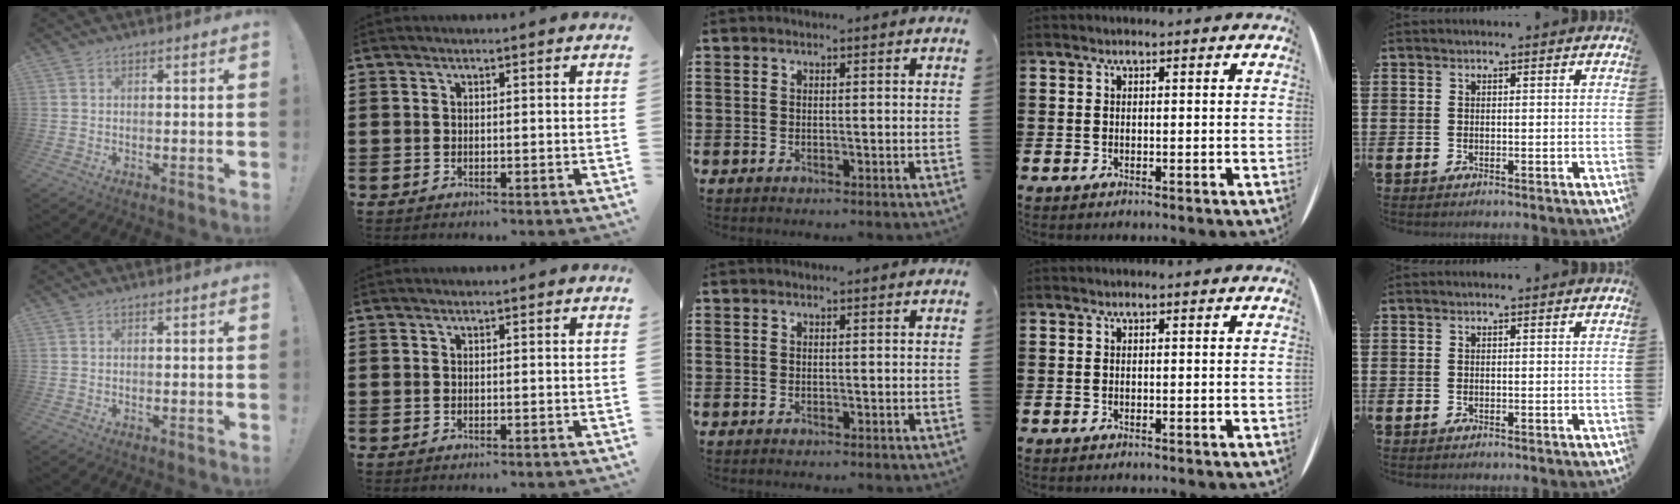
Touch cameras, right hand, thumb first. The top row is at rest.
{}